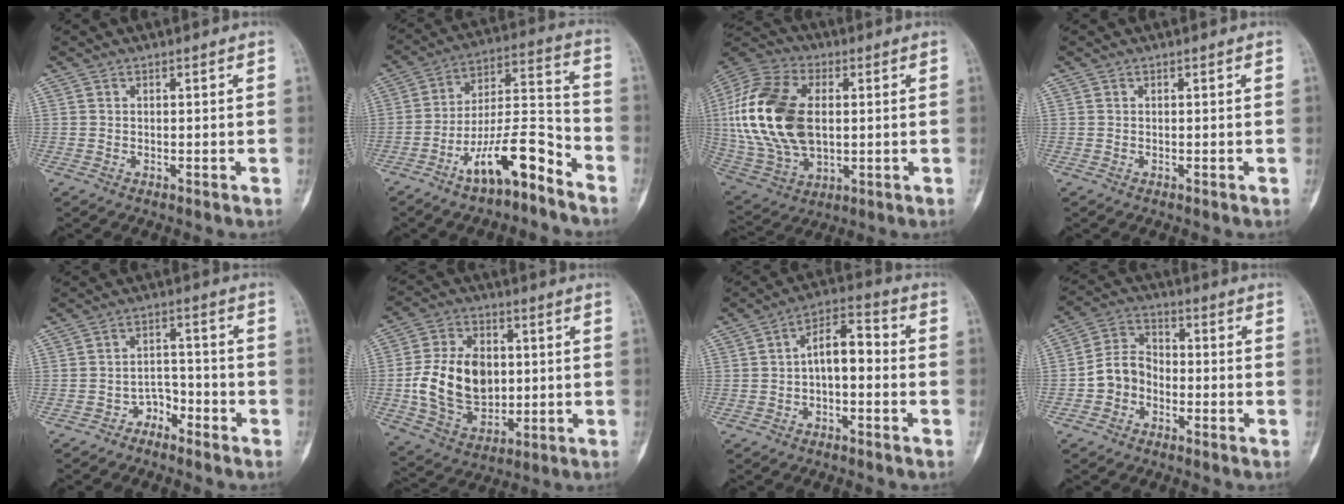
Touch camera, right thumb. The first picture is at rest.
{"total": 13.9, "force": [-8.8, 4.1, 9.9], "torque": [-0.172, 0.087, -0.155]}
{"total": 22.7, "force": [1.9, 13.8, 17.9], "torque": [-0.376, -0.003, 0.039]}
{"total": 0.0}
{"total": 4.4, "force": [-3.3, 2.8, 1.1], "torque": [0.008, 0.037, -0.059]}
{"total": 16.0, "force": [0.1, 11.4, 11.3], "torque": [-0.176, 0.004, 0.013]}
{"total": 7.9, "force": [-0.9, 4.1, 6.8], "torque": [-0.096, 0.040, -0.026]}
{"total": 7.1, "force": [-2.4, 5.8, 3.4], "torque": [-0.047, 0.036, -0.056]}